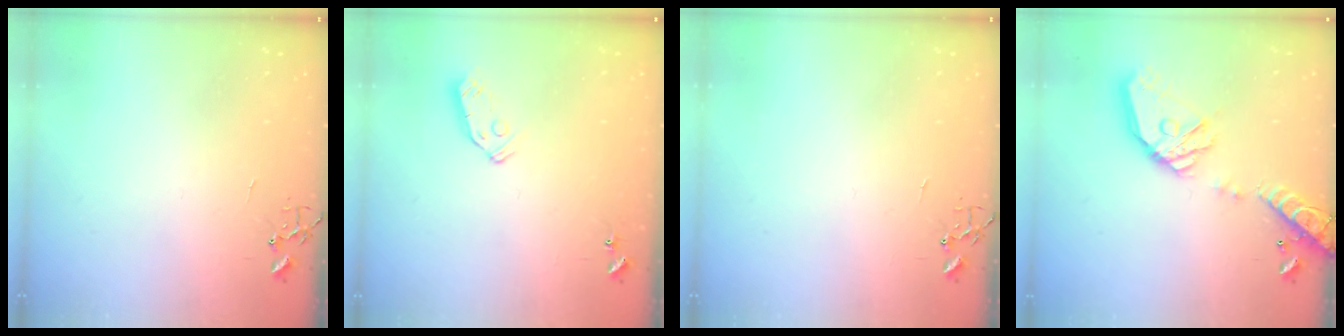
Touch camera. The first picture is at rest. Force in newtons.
{"total": 6.5, "press": 6.5, "slide": 0.4}
{"total": 0.0}
{"total": 18.9, "press": 18.8, "slide": 2.4}